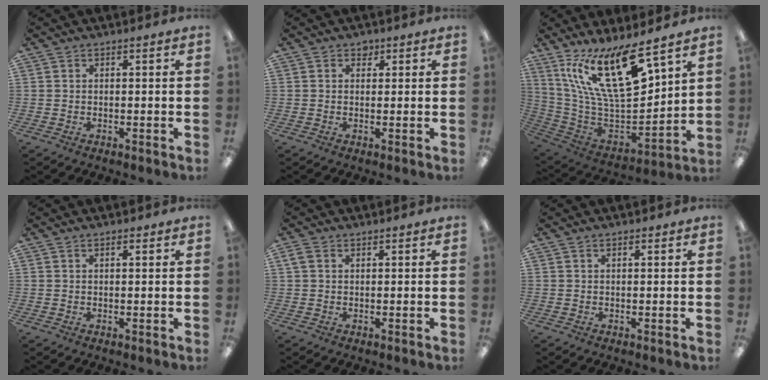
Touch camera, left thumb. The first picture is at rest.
{"total": 1.6, "force": [0.7, 1.2, 0.7], "torque": [-0.006, 0.000, 0.010]}
{"total": 22.7, "force": [13.5, 7.8, 16.5], "torque": [-0.311, -0.091, 0.239]}
{"total": 0.9, "force": [0.6, 0.3, 0.6], "torque": [-0.005, -0.001, 0.008]}
{"total": 2.0, "force": [0.8, 1.3, 1.4], "torque": [-0.029, 0.004, 0.014]}
{"total": 0.6, "force": [0.4, 0.1, 0.4], "torque": [0.000, -0.002, 0.005]}